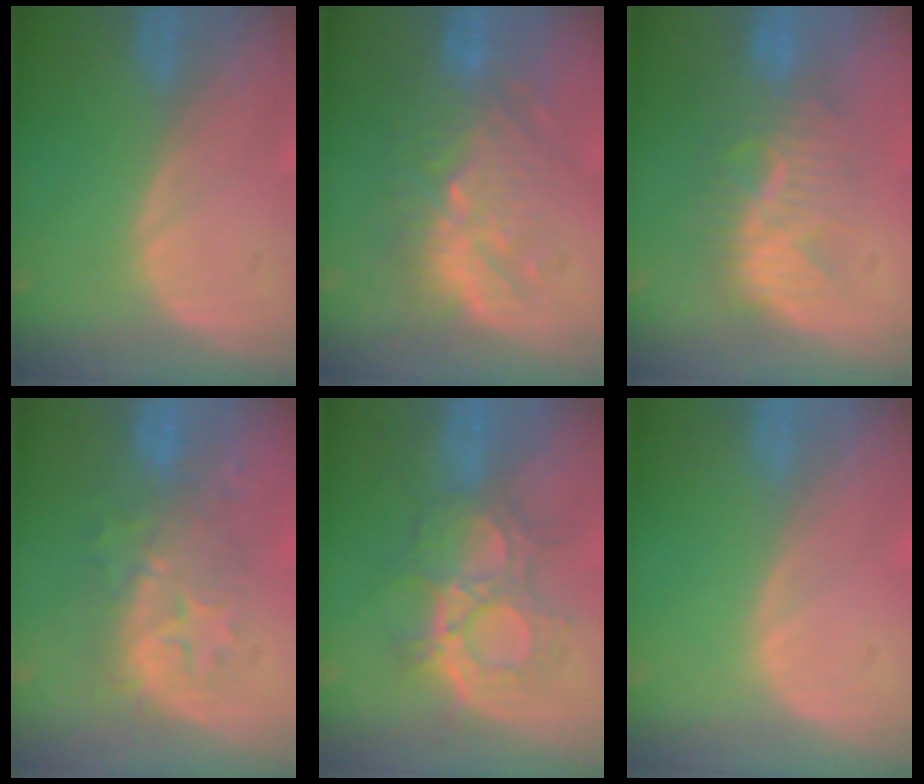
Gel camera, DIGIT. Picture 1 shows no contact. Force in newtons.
{"total": 9.2, "press": 9.0, "slide": 1.8}
{"total": 8.6, "press": 8.0, "slide": 2.9}
{"total": 8.1, "press": 8.1, "slide": 0.9}
{"total": 8.9, "press": 8.9, "slide": 0.3}
{"total": 0.0}